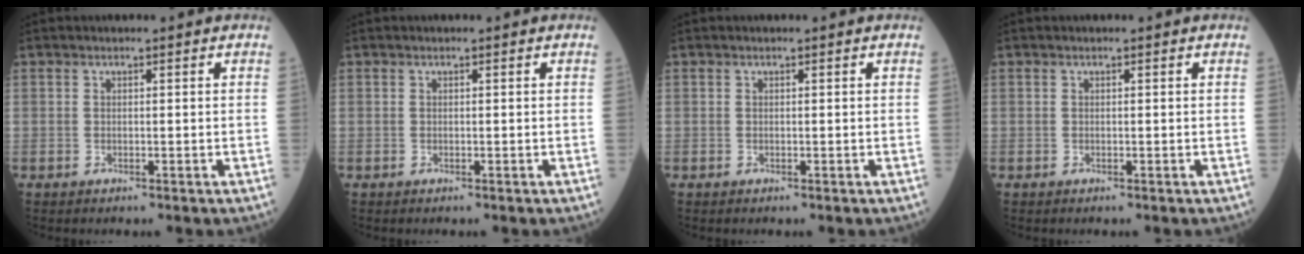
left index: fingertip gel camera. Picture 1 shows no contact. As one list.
[{"total": 0.0}, {"total": 0.0}, {"total": 0.0}]